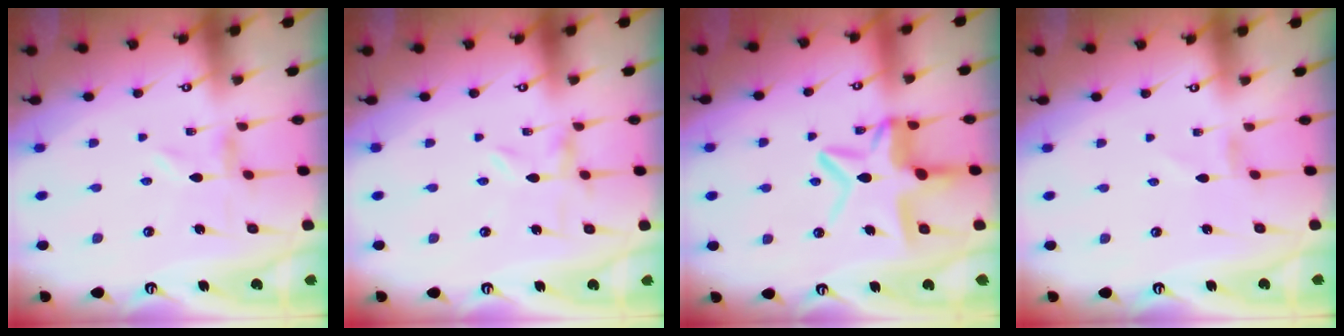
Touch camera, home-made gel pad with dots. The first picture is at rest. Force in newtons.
{"total": 0.0}
{"total": 11.5, "press": 11.4, "slide": 1.2}
{"total": 0.0}